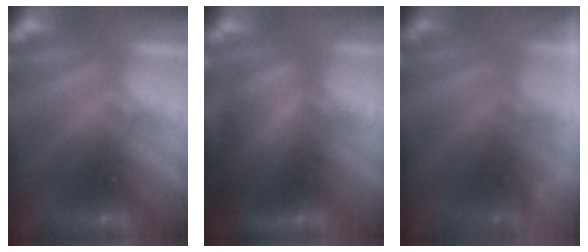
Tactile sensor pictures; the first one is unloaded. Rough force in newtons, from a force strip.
{"total": 8.5}
{"total": 8.1}